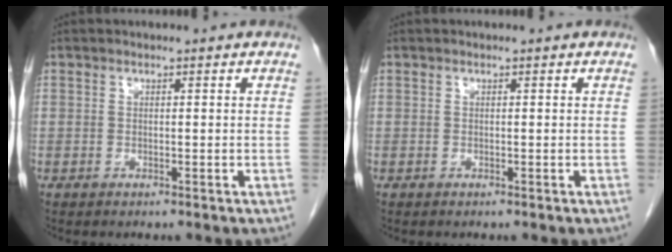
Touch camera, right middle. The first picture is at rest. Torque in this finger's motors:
{"motor_torque": [-0.05, -0.01, 0.00, -0.01]}